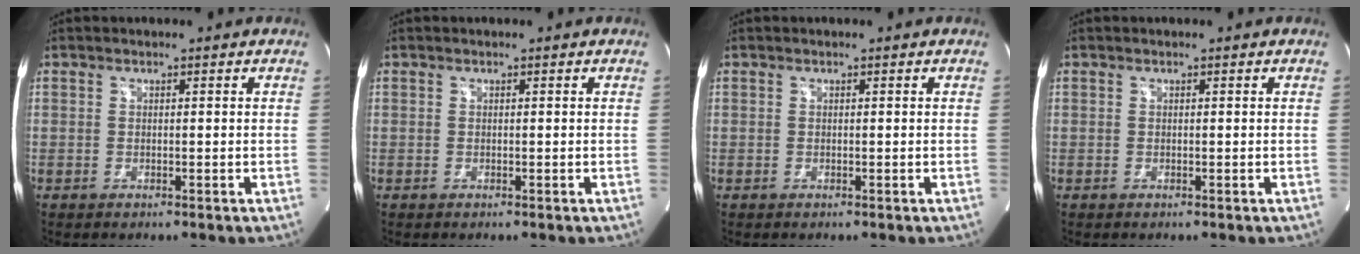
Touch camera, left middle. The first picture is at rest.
{"total": 0.0}
{"total": 0.0}
{"total": 0.0}